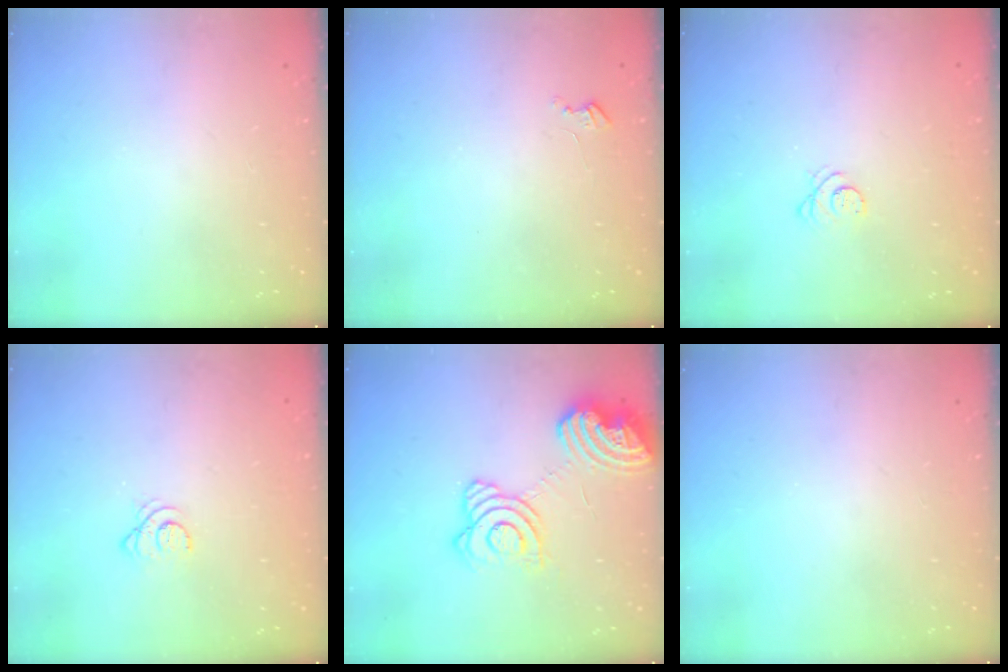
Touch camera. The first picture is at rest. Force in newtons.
{"total": 2.7, "press": 2.7, "slide": 0.3}
{"total": 2.7, "press": 2.7, "slide": 0.4}
{"total": 2.9, "press": 2.9, "slide": 0.4}
{"total": 18.5, "press": 18.4, "slide": 2.3}
{"total": 0.0}